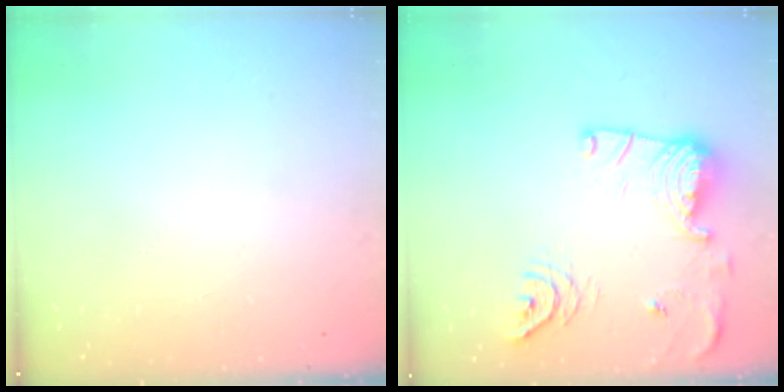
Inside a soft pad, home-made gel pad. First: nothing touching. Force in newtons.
{"total": 16.1, "press": 15.5, "slide": 4.2}